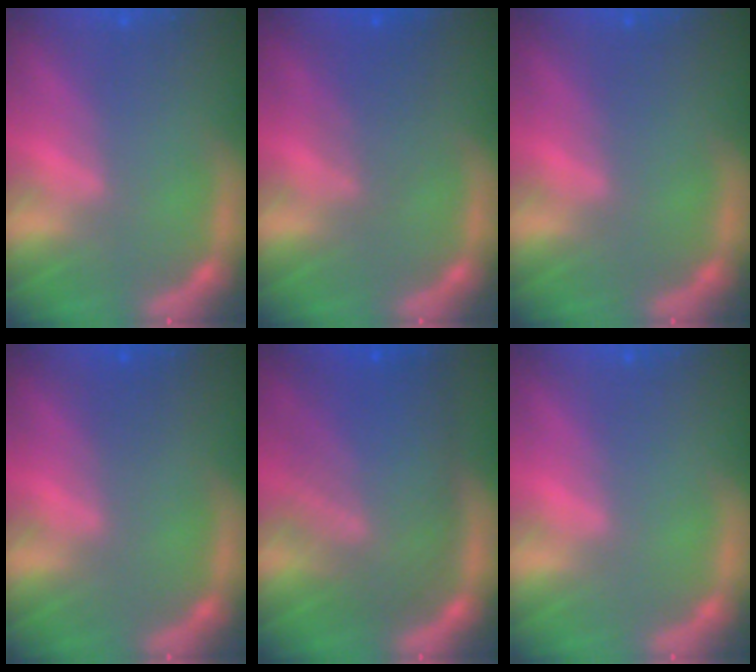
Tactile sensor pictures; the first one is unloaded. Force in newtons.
{"total": 3.0}
{"total": 0.0}
{"total": 0.9}
{"total": 10.0}
{"total": 0.0}